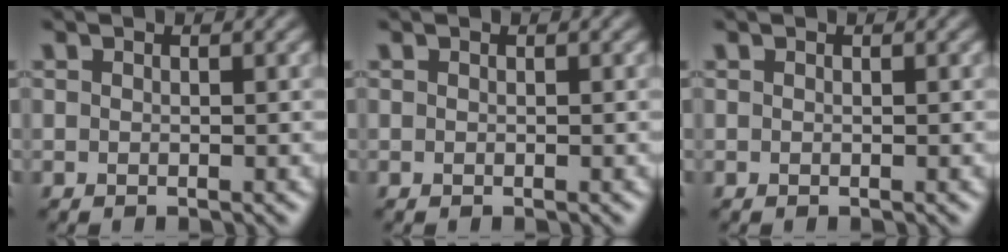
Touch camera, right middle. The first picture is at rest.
{"total": 0.0}
{"total": 0.0}